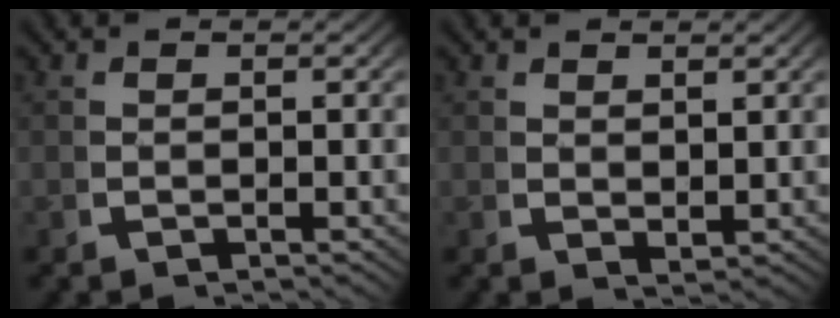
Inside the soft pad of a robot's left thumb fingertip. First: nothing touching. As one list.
[{"total": 1.5, "force": [1.5, 0.1, 0.0], "torque": [0.003, -0.005, 0.032]}]